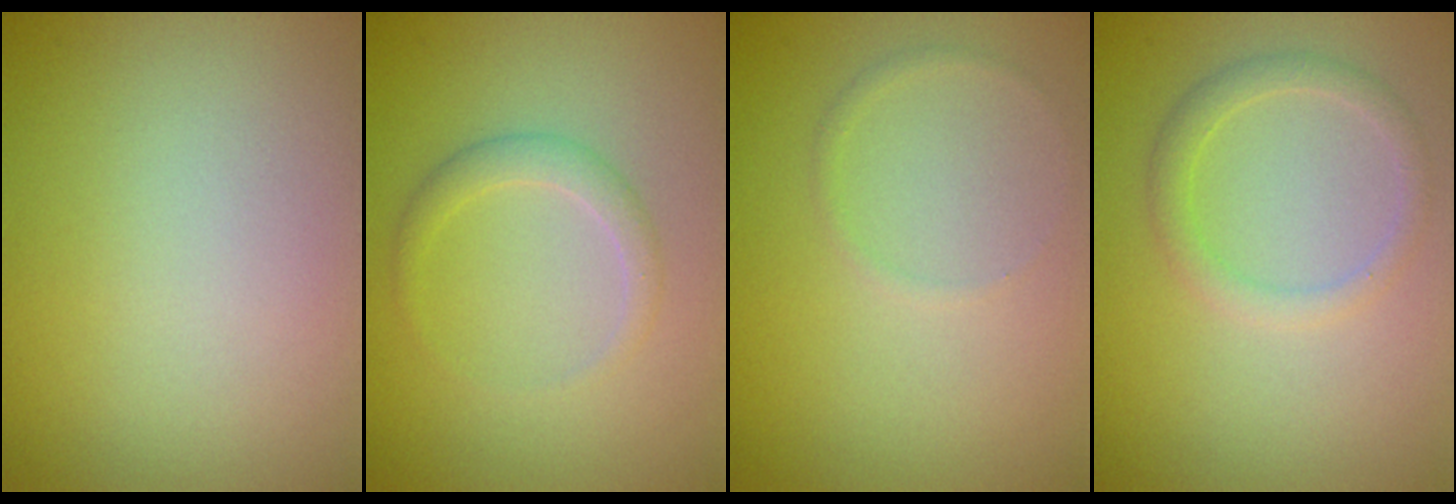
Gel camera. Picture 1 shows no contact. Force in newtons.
{"total": 1.7, "press": 1.7, "slide": 0.0}
{"total": 0.6, "press": 0.6, "slide": 0.1}
{"total": 1.9, "press": 1.9, "slide": 0.1}